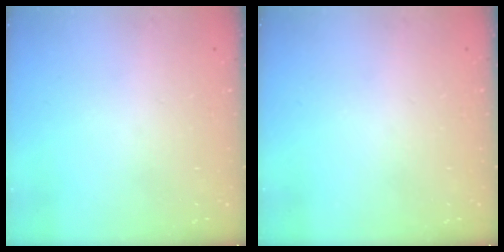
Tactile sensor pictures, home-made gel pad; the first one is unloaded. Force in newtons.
{"total": 0.0}